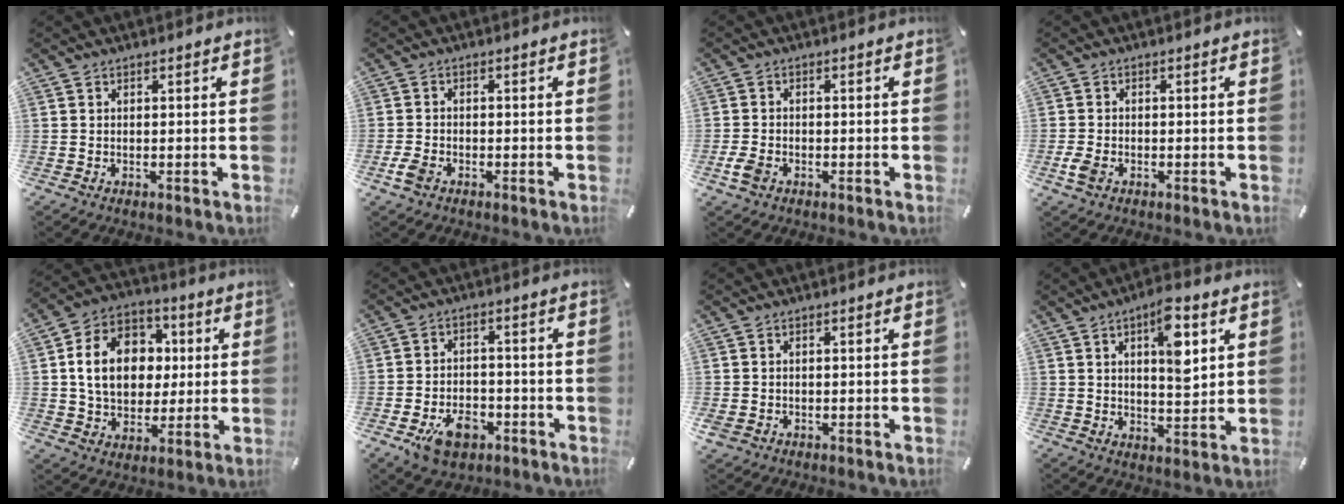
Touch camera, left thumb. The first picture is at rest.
{"total": 3.4, "force": [-1.7, 2.0, 2.1], "torque": [-0.055, -0.001, -0.036]}
{"total": 3.5, "force": [-1.5, 2.4, 2.0], "torque": [-0.053, 0.000, -0.032]}
{"total": 3.3, "force": [-1.4, 2.0, 2.2], "torque": [-0.056, -0.002, -0.028]}
{"total": 15.5, "force": [1.4, 12.7, 8.7], "torque": [-0.162, 0.015, 0.029]}
{"total": 9.1, "force": [-4.2, 6.1, 5.3], "torque": [-0.085, 0.015, -0.072]}
{"total": 1.7, "force": [-0.7, 1.4, 0.7], "torque": [-0.011, 0.003, -0.013]}
{"total": 10.1, "force": [4.3, 4.3, 8.1], "torque": [-0.108, -0.019, 0.065]}